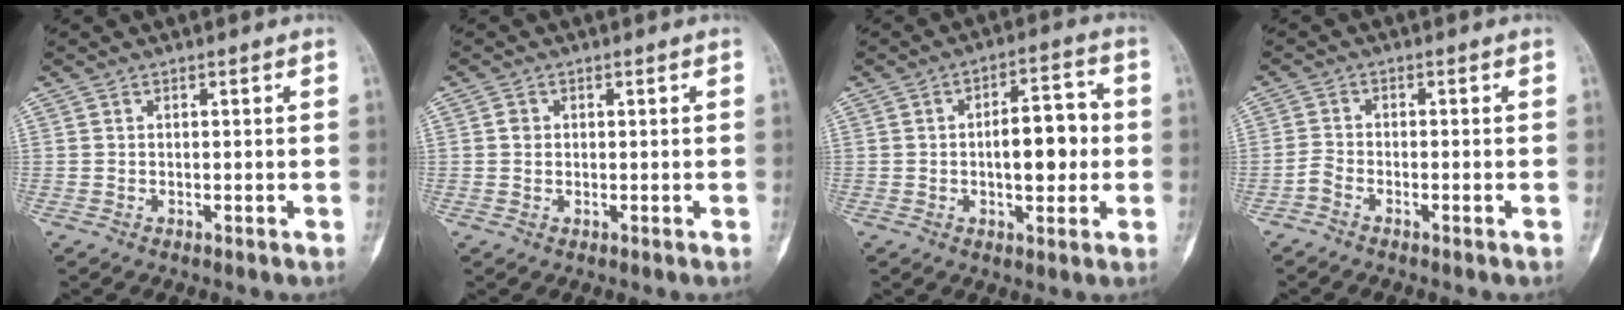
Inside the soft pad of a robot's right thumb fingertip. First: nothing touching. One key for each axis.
{"total": 1.4, "fx": 0.2, "fy": 1.2, "fz": 0.7, "tx": -0.004, "ty": 0.002, "tz": 0.002}
{"total": 10.1, "fx": -0.3, "fy": 4.8, "fz": 8.8, "tx": -0.110, "ty": 0.019, "tz": -0.007}
{"total": 1.8, "fx": -1.4, "fy": 0.6, "fz": 1.0, "tx": -0.025, "ty": 0.006, "tz": -0.034}